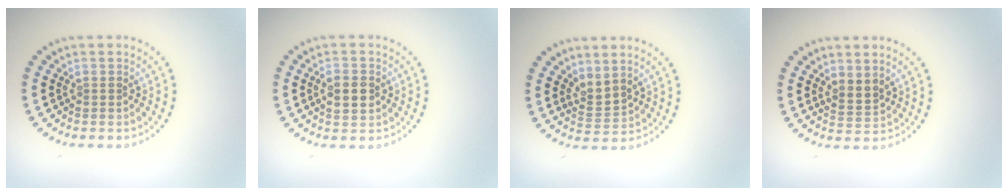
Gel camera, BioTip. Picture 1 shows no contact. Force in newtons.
{"total": 2.6, "press": 2.6, "slide": 0.1}
{"total": 2.1, "press": 1.4, "slide": 1.6}
{"total": 1.8, "press": 1.3, "slide": 1.3}